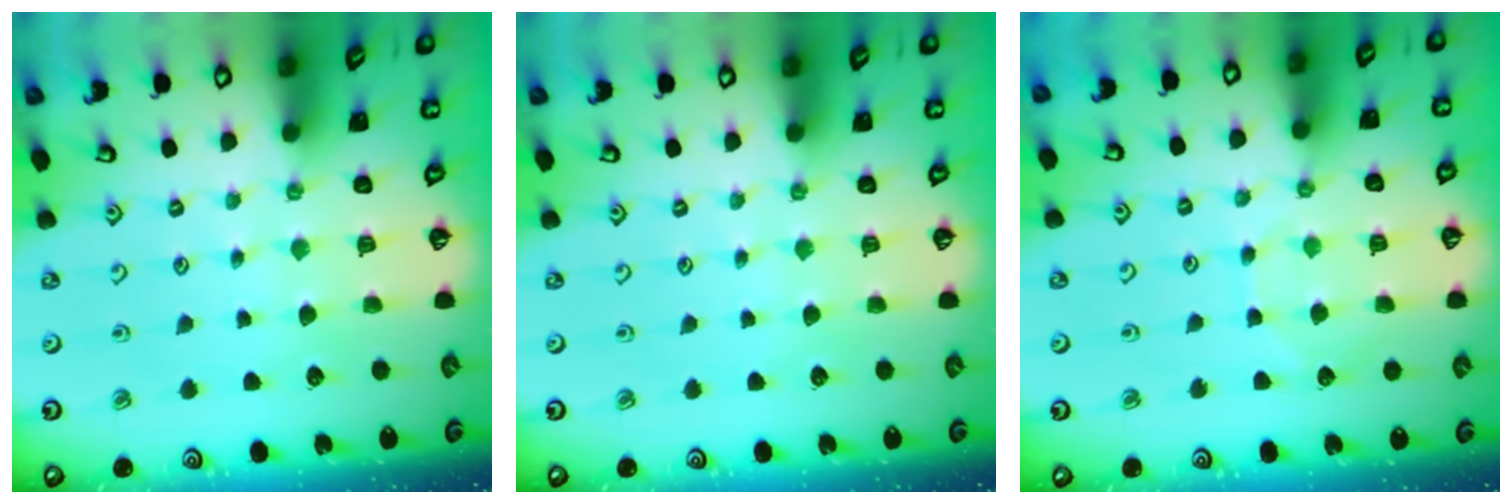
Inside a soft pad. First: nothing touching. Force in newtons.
{"total": 0.0}
{"total": 5.2, "press": 5.2, "slide": 0.4}